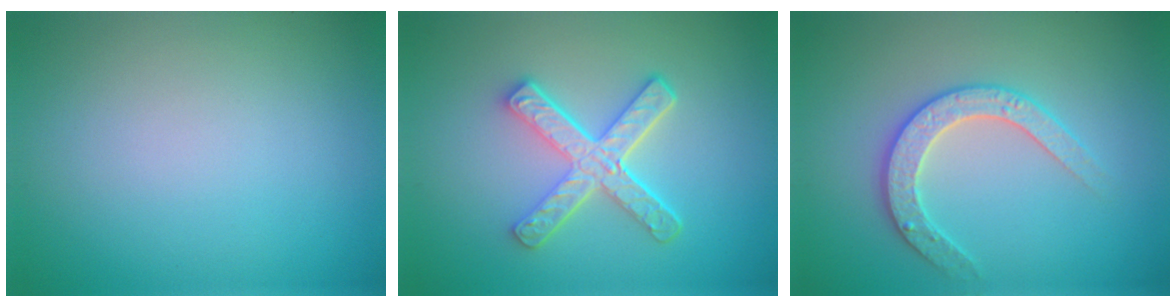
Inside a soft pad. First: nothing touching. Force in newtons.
{"total": 4.9, "press": 3.7, "slide": 3.2}
{"total": 2.8, "press": 2.8, "slide": 0.3}